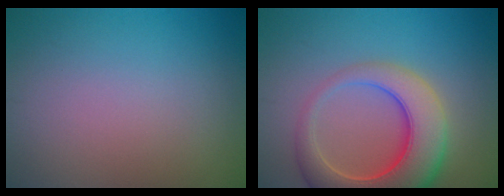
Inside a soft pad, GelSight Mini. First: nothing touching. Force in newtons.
{"total": 8.9, "press": 8.9, "slide": 0.7}